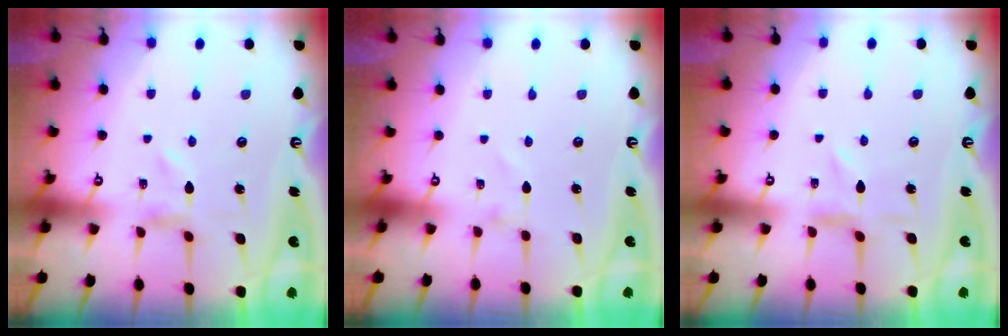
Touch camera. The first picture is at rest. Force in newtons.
{"total": 1.4, "press": 1.4, "slide": 0.0}
{"total": 1.3, "press": 1.2, "slide": 0.3}